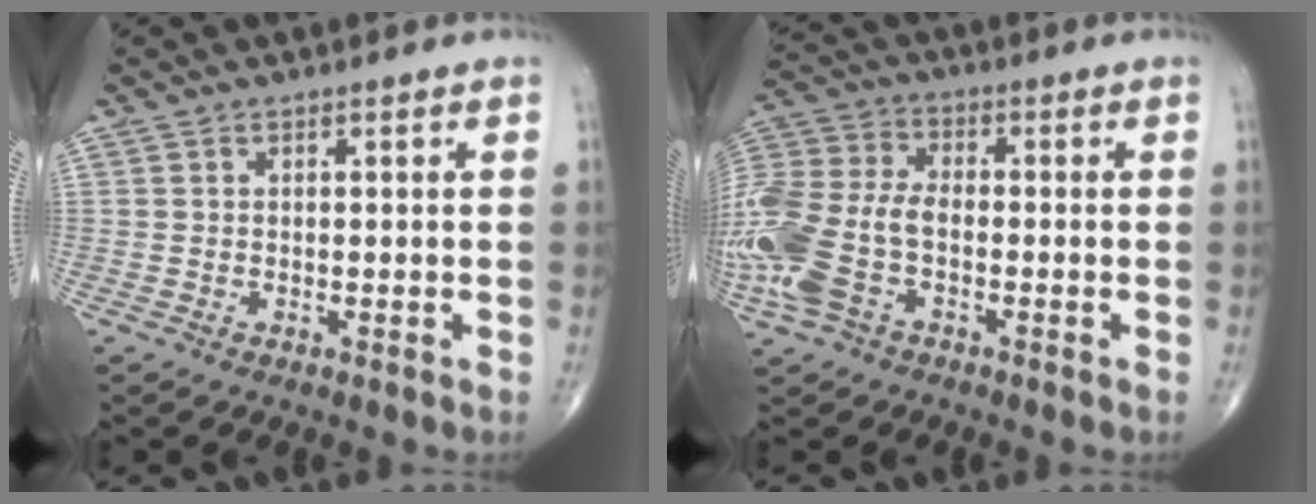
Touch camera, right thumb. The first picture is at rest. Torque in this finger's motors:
{"motor_torque": [1.74, 1.56, 1.68, -0.54, 0.49]}